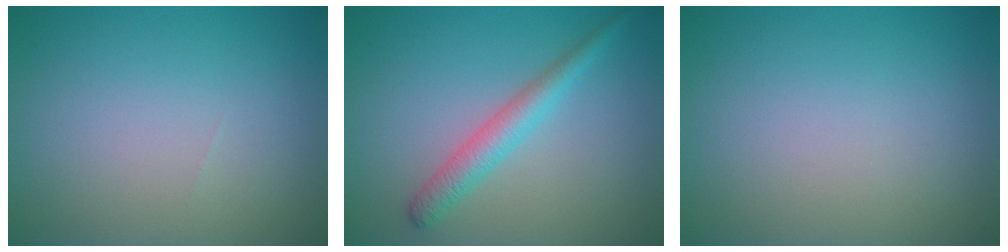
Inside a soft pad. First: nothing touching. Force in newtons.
{"total": 2.7, "press": 2.7, "slide": 0.1}
{"total": 0.0}